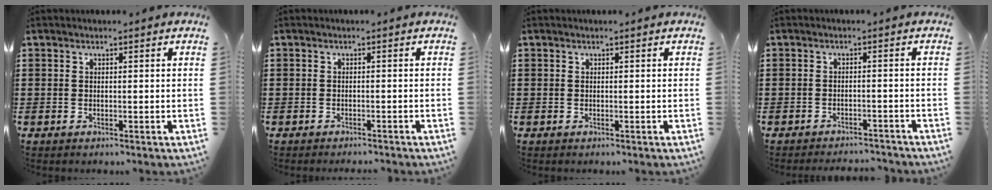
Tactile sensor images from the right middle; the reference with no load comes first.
{"total": 0.8, "force": [-0.8, -0.1, 0.0], "torque": [-0.004, -0.001, -0.016]}
{"total": 0.0}
{"total": 2.1, "force": [-2.1, 0.0, 0.1], "torque": [-0.008, -0.001, -0.044]}